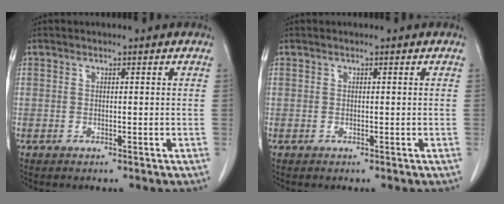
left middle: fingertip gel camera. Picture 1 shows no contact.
{"total": 0.0}